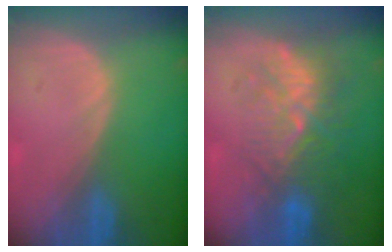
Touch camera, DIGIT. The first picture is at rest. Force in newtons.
{"total": 9.1, "press": 8.4, "slide": 3.4}